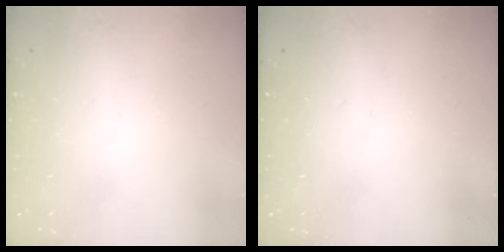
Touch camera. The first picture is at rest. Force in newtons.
{"total": 0.0}